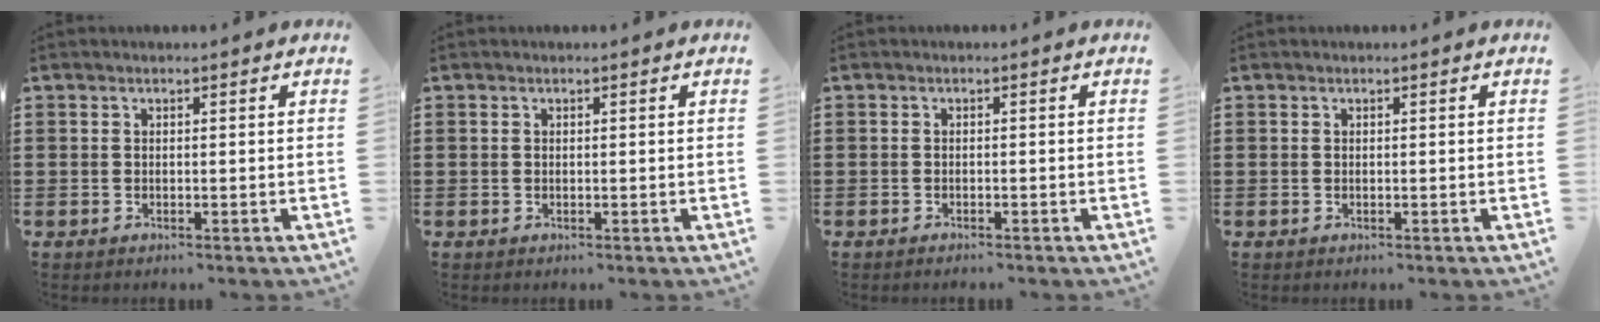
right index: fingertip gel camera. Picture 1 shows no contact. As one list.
[{"total": 0.0}, {"total": 0.7, "force": [-0.6, -0.1, 0.1], "torque": [-0.004, -0.003, -0.012]}, {"total": 0.0}]